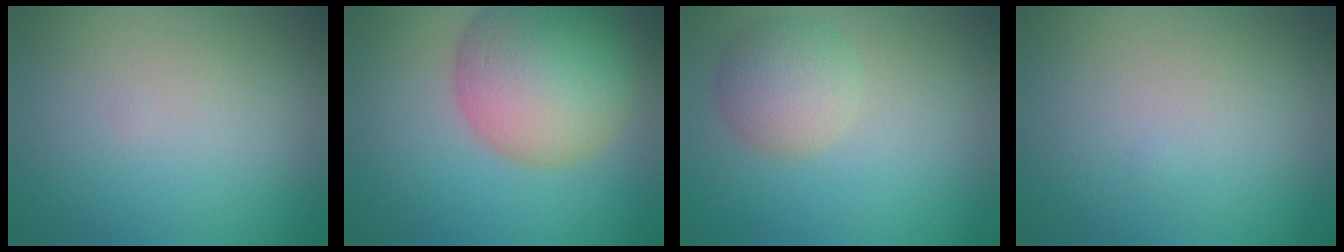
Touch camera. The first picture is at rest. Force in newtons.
{"total": 11.0, "press": 10.9, "slide": 0.6}
{"total": 3.8, "press": 3.8, "slide": 0.3}
{"total": 0.0}